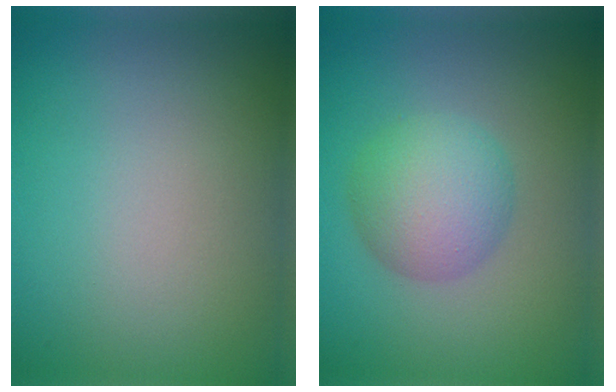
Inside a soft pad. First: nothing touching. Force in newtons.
{"total": 4.9, "press": 4.9, "slide": 0.0}